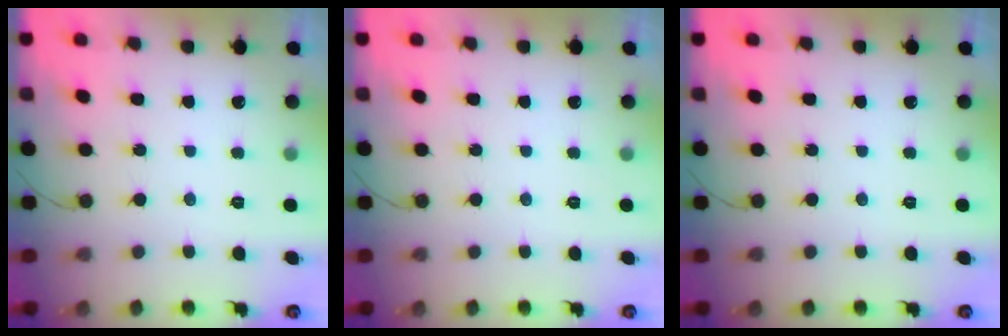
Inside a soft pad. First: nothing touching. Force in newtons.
{"total": 0.0}
{"total": 0.0}